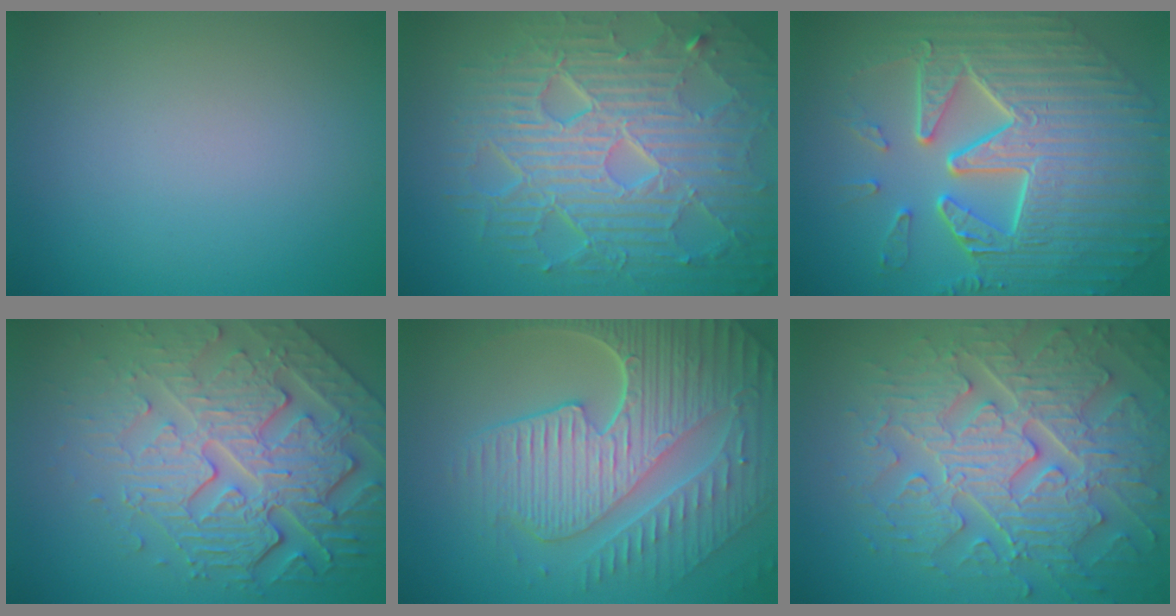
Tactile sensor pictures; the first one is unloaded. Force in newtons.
{"total": 10.9, "press": 6.9, "slide": 8.5}
{"total": 11.1, "press": 7.7, "slide": 8.0}
{"total": 7.8, "press": 6.0, "slide": 5.0}
{"total": 9.9, "press": 6.5, "slide": 7.4}
{"total": 8.5, "press": 6.5, "slide": 5.4}